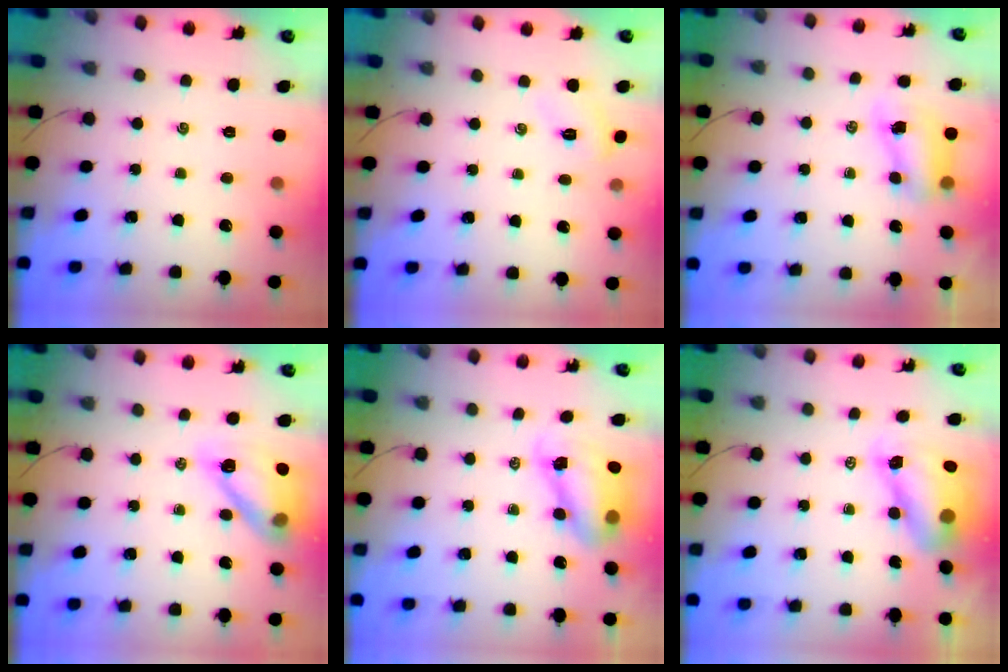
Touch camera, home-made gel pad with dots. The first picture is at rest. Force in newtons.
{"total": 3.4, "press": 3.3, "slide": 0.9}
{"total": 7.8, "press": 7.8, "slide": 1.0}
{"total": 14.4, "press": 13.8, "slide": 4.1}
{"total": 8.9, "press": 8.6, "slide": 2.0}
{"total": 8.6, "press": 8.3, "slide": 2.3}